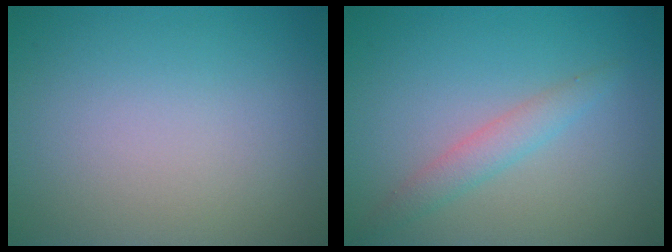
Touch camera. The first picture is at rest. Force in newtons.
{"total": 2.0, "press": 2.0, "slide": 0.2}